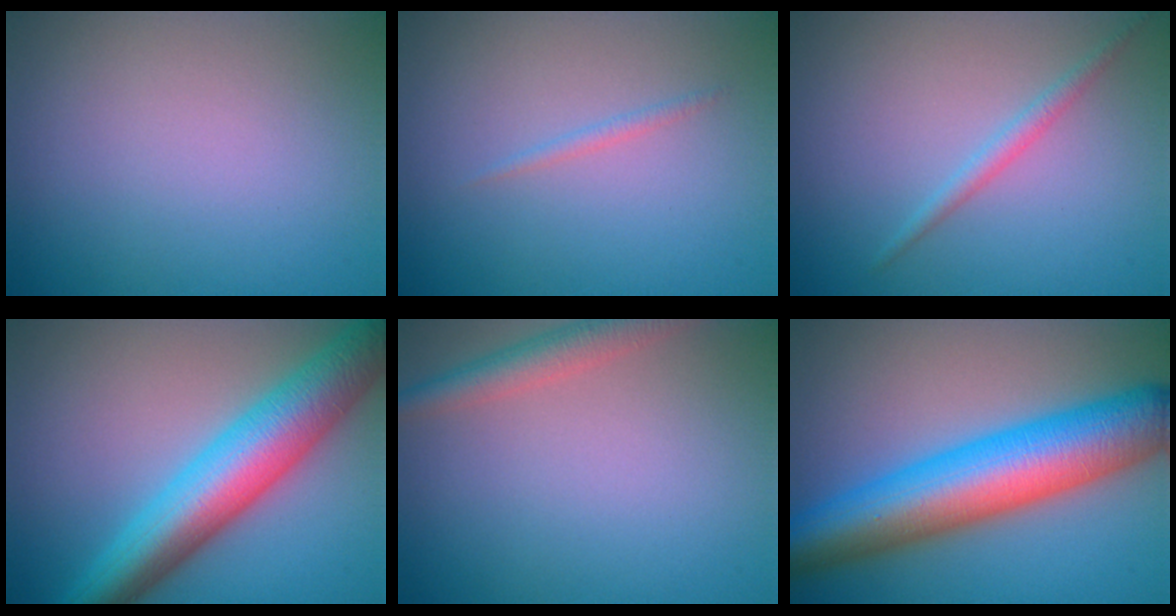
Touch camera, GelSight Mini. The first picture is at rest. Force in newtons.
{"total": 0.6, "press": 0.6, "slide": 0.1}
{"total": 1.3, "press": 1.3, "slide": 0.1}
{"total": 9.0, "press": 9.0, "slide": 0.0}
{"total": 3.0, "press": 2.9, "slide": 0.1}
{"total": 11.1, "press": 11.1, "slide": 0.2}